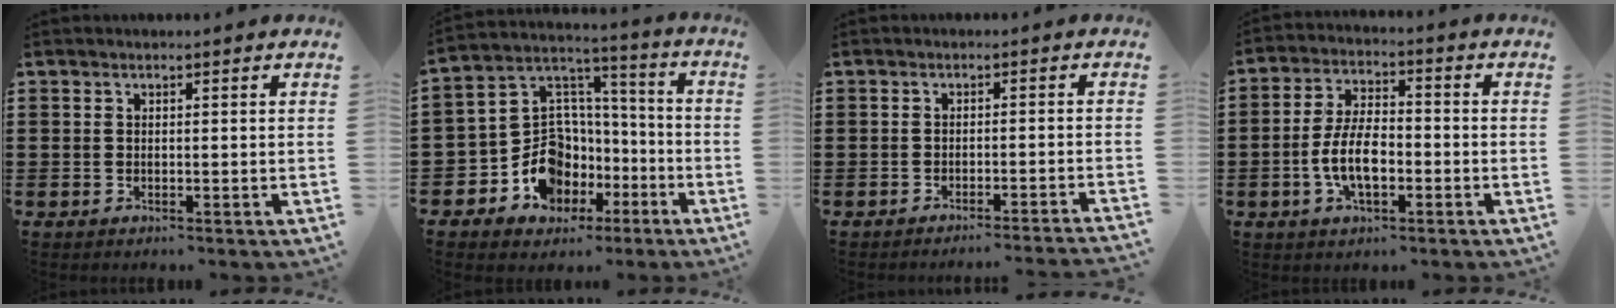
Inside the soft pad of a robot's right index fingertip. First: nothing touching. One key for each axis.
{"total": 10.5, "fx": -4.2, "fy": 9.2, "fz": 2.9, "tx": -0.099, "ty": -0.009, "tz": -0.074}
{"total": 2.2, "fx": -2.0, "fy": -0.6, "fz": 0.4, "tx": -0.007, "ty": 0.001, "tz": -0.042}
{"total": 7.8, "fx": -2.0, "fy": 3.6, "fz": 6.6, "tx": -0.144, "ty": 0.002, "tz": -0.043}